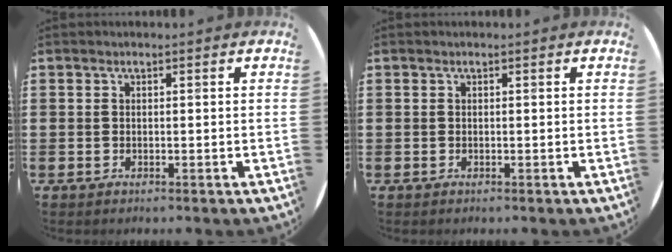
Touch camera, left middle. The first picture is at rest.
{"total": 0.0}